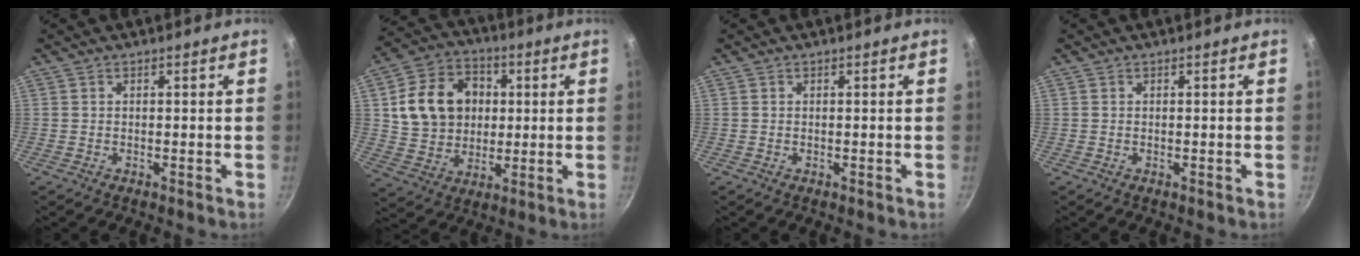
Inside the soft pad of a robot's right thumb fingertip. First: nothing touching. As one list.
[{"total": 15.9, "force": [2.5, 12.9, 9.0], "torque": [-0.132, 0.012, 0.046]}, {"total": 0.0}, {"total": 0.0}]